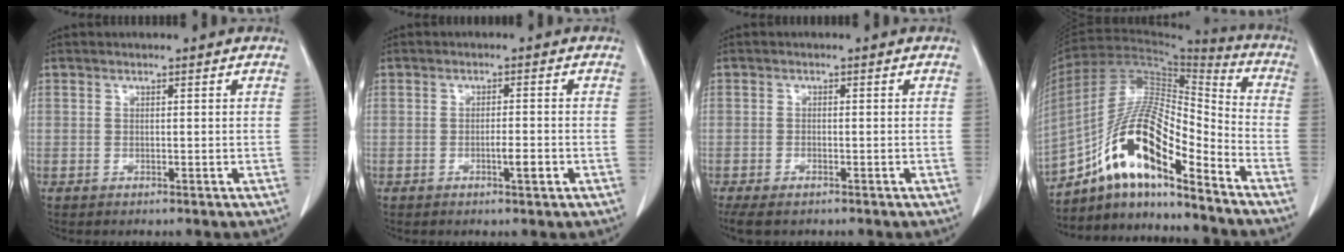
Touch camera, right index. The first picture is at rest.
{"total": 2.6, "force": [-1.0, 0.3, 2.4], "torque": [-0.038, 0.000, -0.015]}
{"total": 5.0, "force": [-3.7, 1.8, 2.8], "torque": [-0.052, -0.010, -0.059]}
{"total": 16.8, "force": [-10.5, 3.5, 12.6], "torque": [-0.241, 0.022, -0.183]}